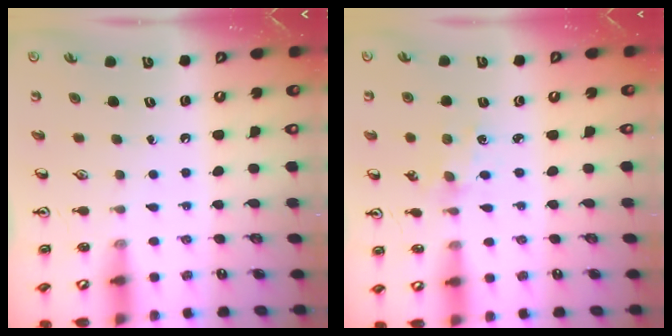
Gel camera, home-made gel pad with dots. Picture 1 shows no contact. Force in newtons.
{"total": 1.3, "press": 1.3, "slide": 0.2}